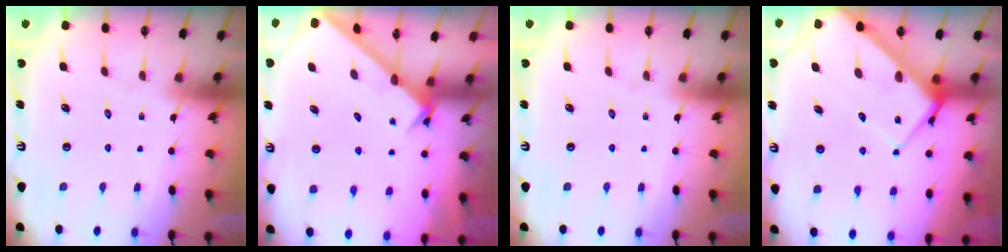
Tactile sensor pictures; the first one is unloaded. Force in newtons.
{"total": 2.2, "press": 2.2, "slide": 0.2}
{"total": 0.0}
{"total": 9.7, "press": 9.7, "slide": 0.8}